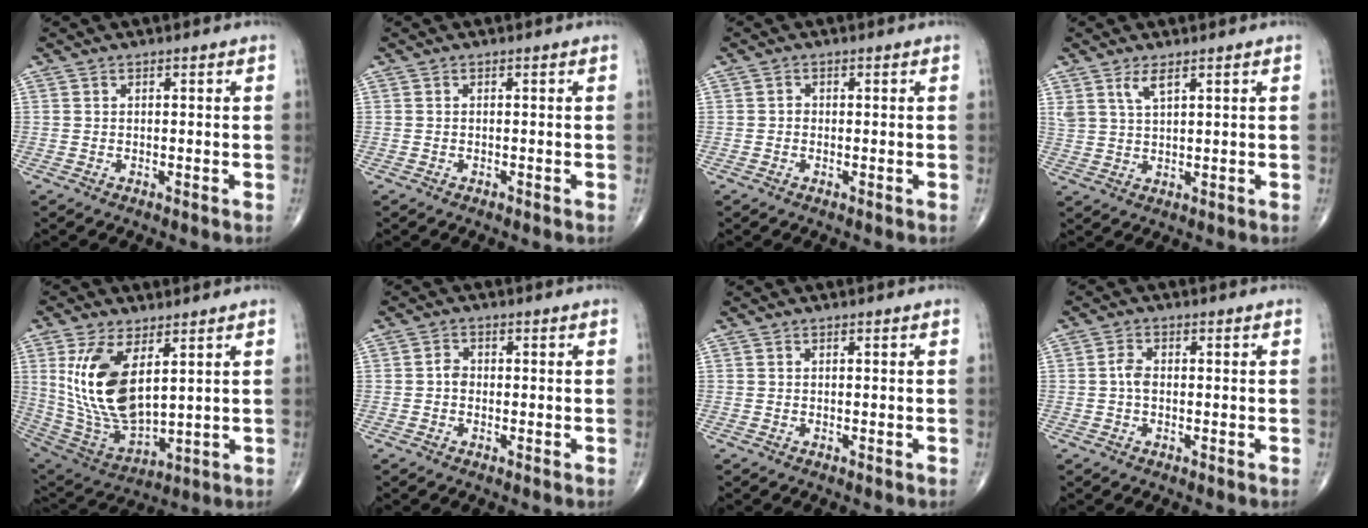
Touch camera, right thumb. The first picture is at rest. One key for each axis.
{"total": 0.0}
{"total": 0.8, "fx": -0.2, "fy": 0.7, "fz": 0.3, "tx": 0.000, "ty": 0.003, "tz": -0.006}
{"total": 3.5, "fx": 2.2, "fy": 1.0, "fz": 2.5, "tx": -0.052, "ty": -0.011, "tz": 0.048}
{"total": 16.8, "fx": 4.7, "fy": 8.1, "fz": 14.0, "tx": -0.266, "ty": -0.025, "tz": 0.112}
{"total": 1.8, "fx": -0.3, "fy": 1.5, "fz": 1.0, "tx": -0.008, "ty": 0.007, "tz": -0.010}
{"total": 0.0}
{"total": 2.4, "fx": -0.2, "fy": 1.5, "fz": 1.9, "tx": -0.038, "ty": 0.004, "tz": -0.008}